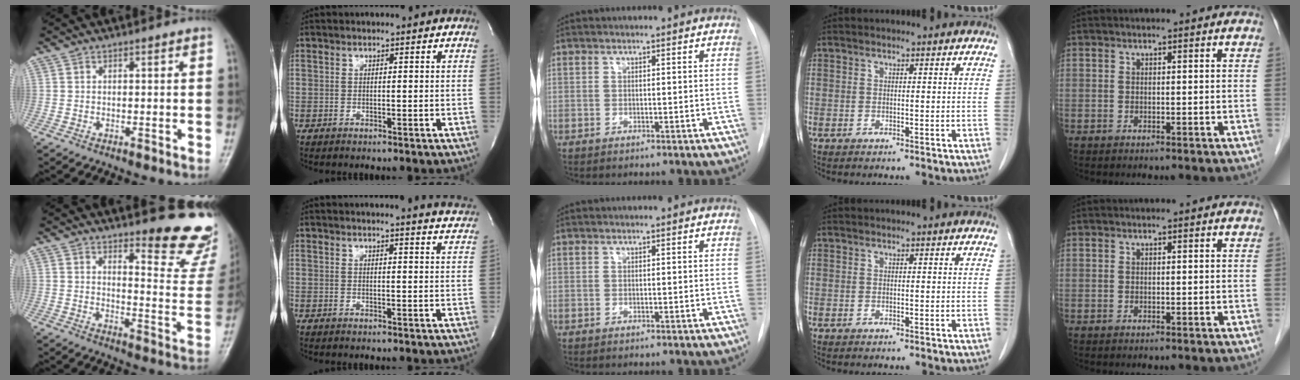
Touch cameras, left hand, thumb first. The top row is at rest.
{"thumb": {"total": 15.3, "force": [12.6, 3.9, 7.8], "torque": [-0.055, -0.121, 0.145]}, "index": {"total": 8.3, "force": [8.2, -0.4, 1.3], "torque": [-0.014, -0.045, 0.070]}}